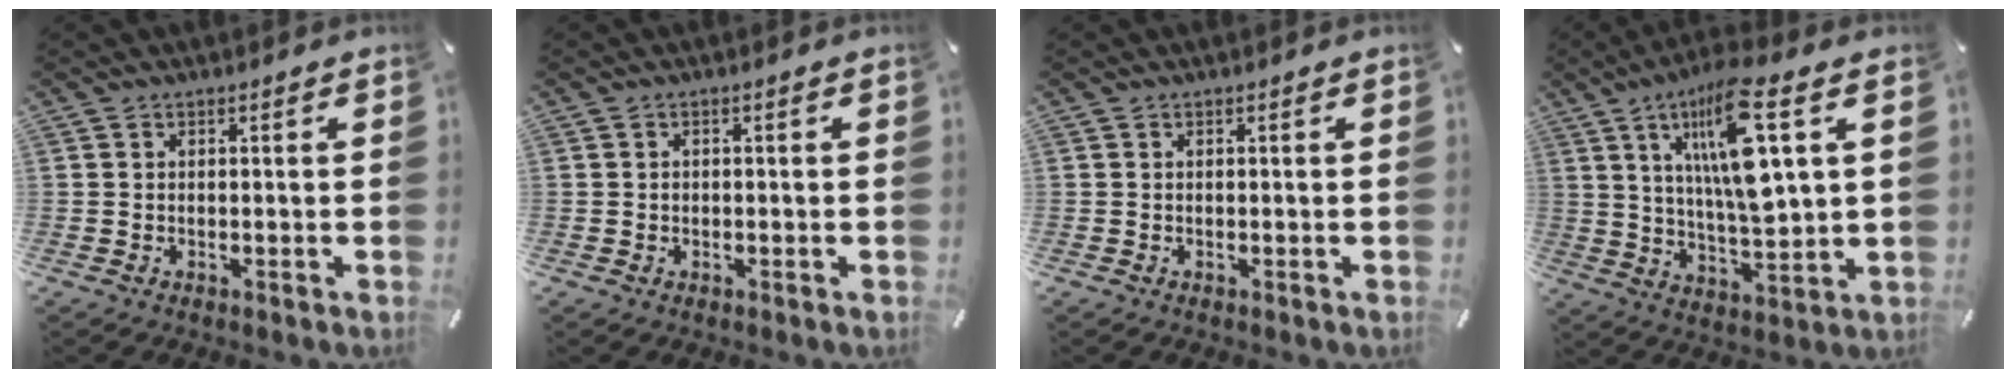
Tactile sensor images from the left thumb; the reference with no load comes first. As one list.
[{"total": 0.6, "force": [-0.2, 0.6, 0.2], "torque": [-0.004, 0.004, -0.005]}, {"total": 0.0}, {"total": 16.5, "force": [6.9, 4.2, 14.4], "torque": [-0.286, -0.028, 0.104]}]